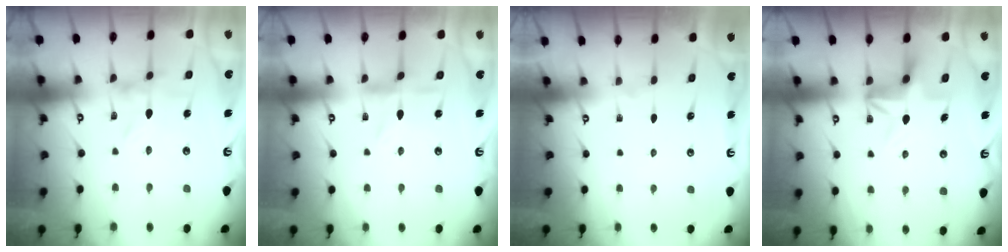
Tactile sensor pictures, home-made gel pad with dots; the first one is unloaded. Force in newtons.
{"total": 1.1, "press": 1.1, "slide": 0.2}
{"total": 0.0}
{"total": 4.9, "press": 4.6, "slide": 1.7}